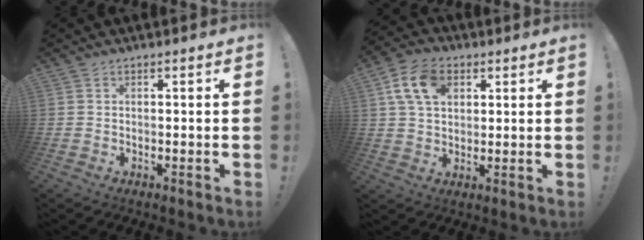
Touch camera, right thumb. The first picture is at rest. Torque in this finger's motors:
{"motor_torque": [1.36, 1.52, 0.04, 0.15, 0.24]}